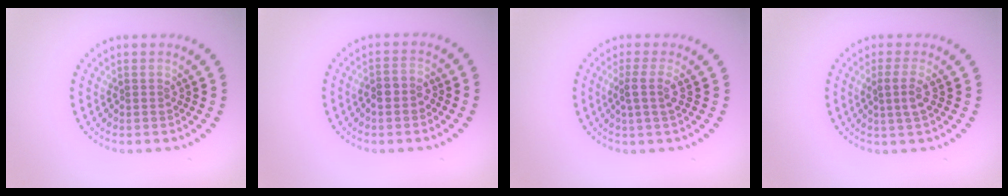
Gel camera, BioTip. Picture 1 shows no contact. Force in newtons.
{"total": 1.5, "press": 1.3, "slide": 0.8}
{"total": 1.8, "press": 1.3, "slide": 1.3}
{"total": 1.9, "press": 1.5, "slide": 1.1}